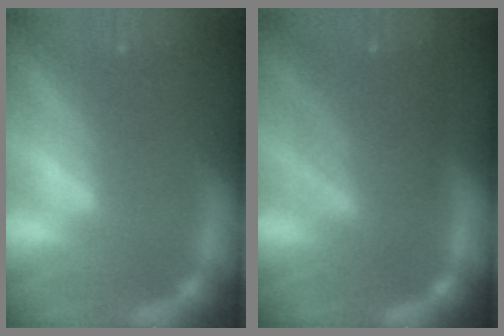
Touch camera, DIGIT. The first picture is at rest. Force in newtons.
{"total": 7.5}